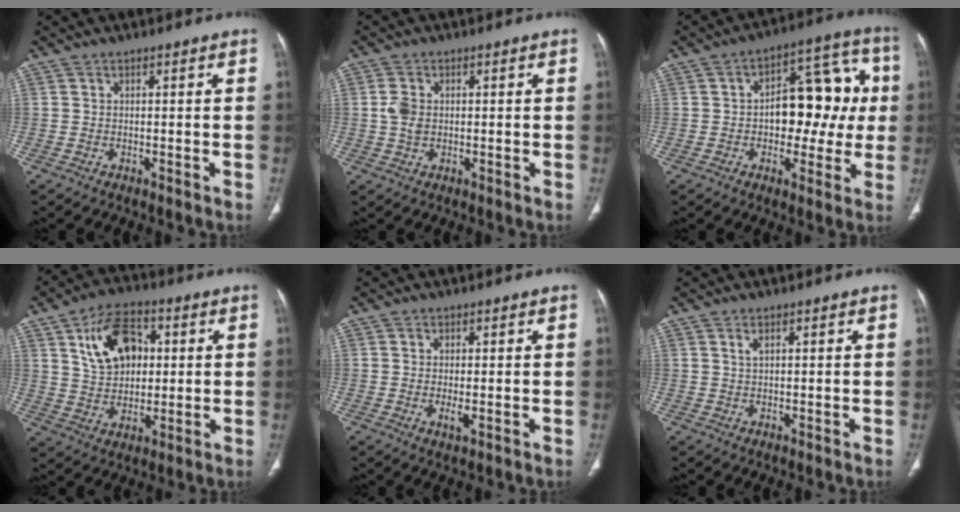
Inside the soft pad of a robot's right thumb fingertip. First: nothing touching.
{"total": 3.5, "force": [0.2, 2.5, 2.4], "torque": [-0.049, 0.002, 0.003]}
{"total": 16.9, "force": [0.3, 10.0, 13.7], "torque": [-0.125, 0.043, 0.004]}
{"total": 13.1, "force": [3.8, 8.8, 9.0], "torque": [-0.124, 0.002, 0.067]}
{"total": 2.2, "force": [-0.3, 0.8, 2.1], "torque": [-0.042, -0.006, -0.005]}
{"total": 1.2, "force": [0.6, 0.4, 0.9], "torque": [-0.020, 0.002, 0.014]}